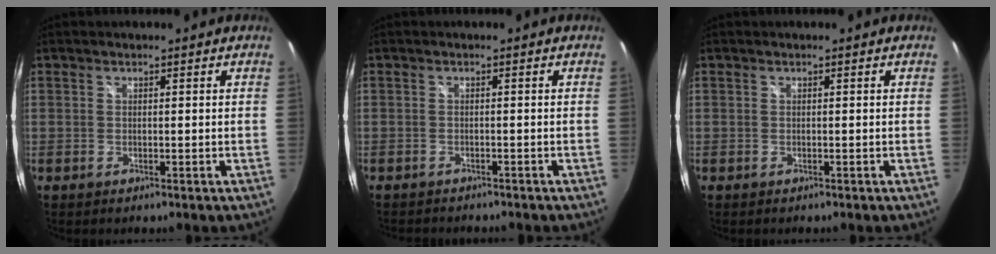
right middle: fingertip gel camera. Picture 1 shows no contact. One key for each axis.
{"total": 3.5, "fx": -3.2, "fy": 0.9, "fz": 0.9, "tx": -0.022, "ty": -0.013, "tz": -0.047}
{"total": 0.0}